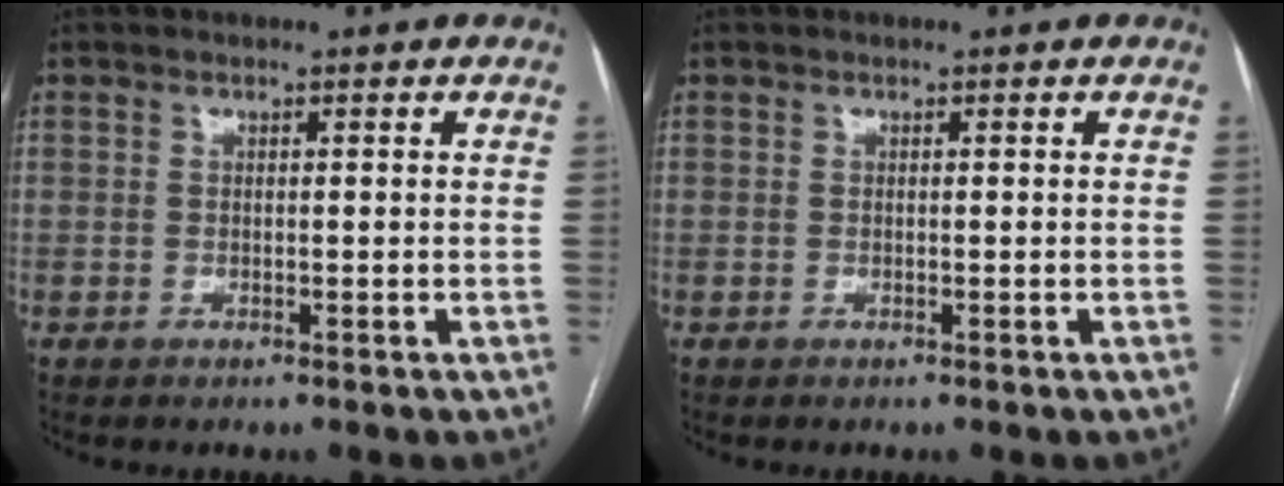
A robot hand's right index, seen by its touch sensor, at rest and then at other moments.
{"total": 0.0}